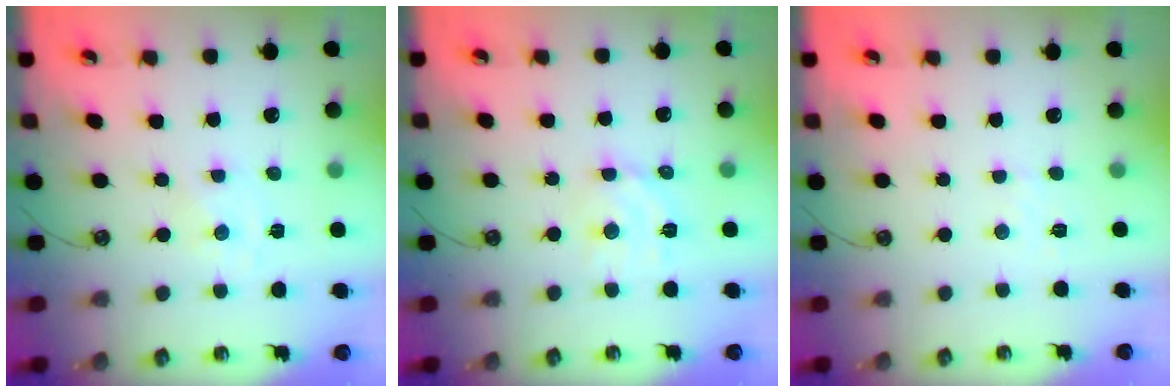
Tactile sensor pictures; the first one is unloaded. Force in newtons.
{"total": 8.1, "press": 8.0, "slide": 1.3}
{"total": 2.9, "press": 2.9, "slide": 0.4}